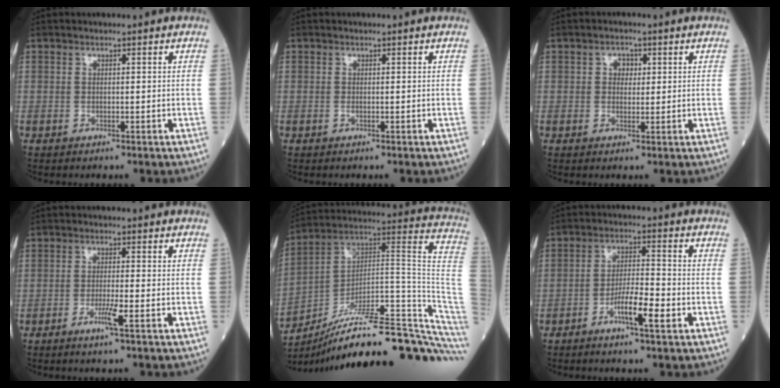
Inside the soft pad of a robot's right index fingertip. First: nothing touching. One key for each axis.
{"total": 0.0}
{"total": 2.3, "fx": 0.7, "fy": 1.7, "fz": 1.4, "tx": -0.020, "ty": 0.007, "tz": 0.010}
{"total": 3.3, "fx": -1.6, "fy": -0.2, "fz": 2.9, "tx": -0.059, "ty": -0.006, "tz": -0.032}
{"total": 27.8, "fx": -21.2, "fy": 4.0, "fz": 17.5, "tx": -0.158, "ty": 0.045, "tz": -0.314}
{"total": 6.7, "fx": -3.0, "fy": 0.8, "fz": 5.9, "tx": -0.110, "ty": 0.001, "tz": -0.054}